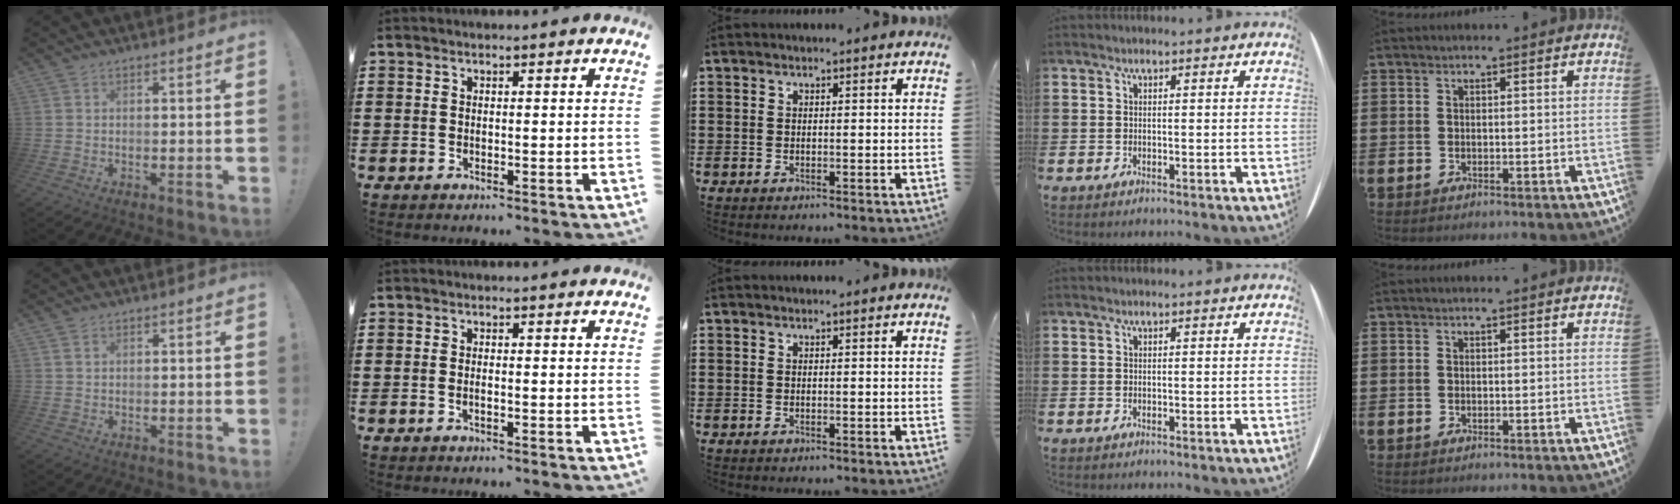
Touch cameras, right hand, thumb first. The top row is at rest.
{"thumb": {"total": 1.3, "force": [0.8, 0.7, 0.7], "torque": [-0.009, -0.001, 0.014]}, "index": {"total": 0.7, "force": [-0.4, 0.0, 0.6], "torque": [-0.012, -0.007, -0.005]}}